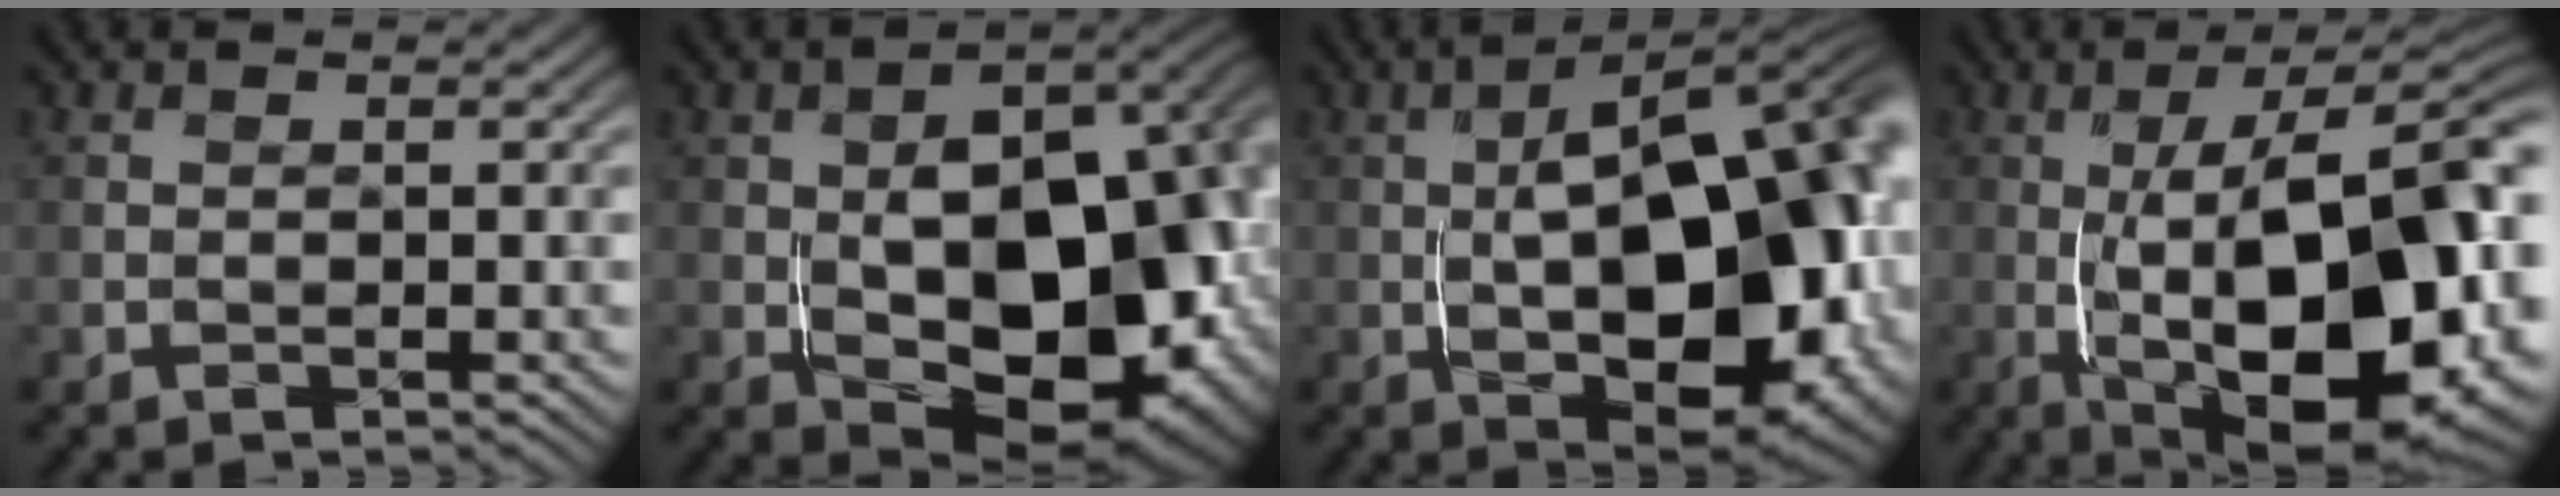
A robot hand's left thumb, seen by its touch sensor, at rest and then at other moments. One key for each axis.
{"total": 18.0, "fx": -1.8, "fy": 10.7, "fz": 14.4, "tx": -0.182, "ty": -0.018, "tz": -0.010}
{"total": 18.3, "fx": -1.5, "fy": 8.8, "fz": 16.0, "tx": -0.208, "ty": 0.006, "tz": -0.035}
{"total": 19.4, "fx": -2.7, "fy": 7.4, "fz": 17.7, "tx": -0.268, "ty": 0.012, "tz": -0.044}